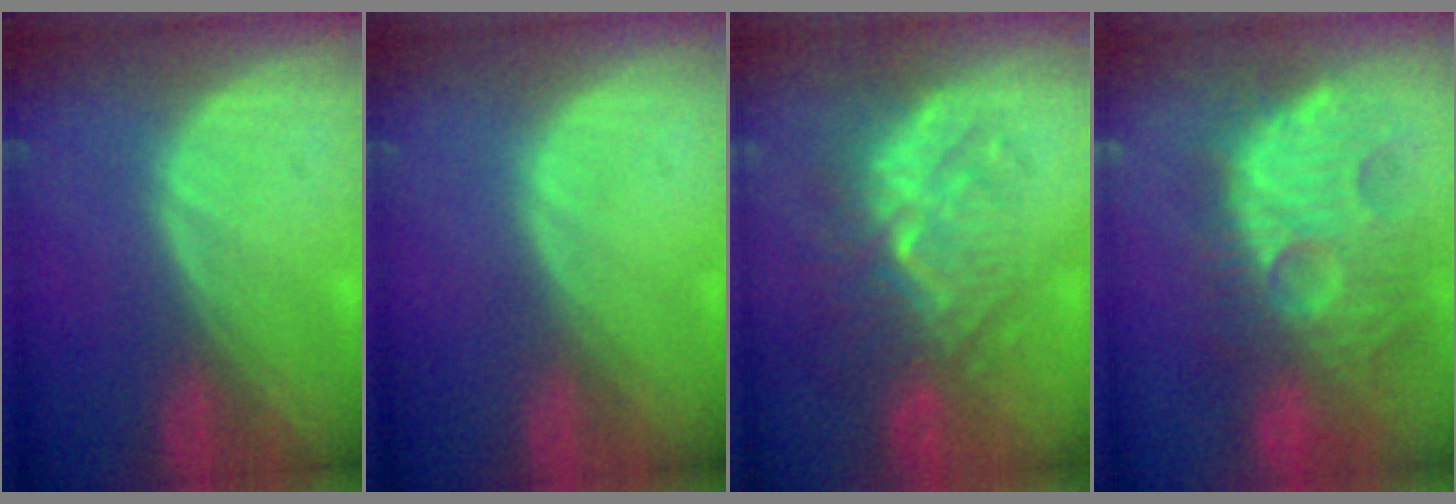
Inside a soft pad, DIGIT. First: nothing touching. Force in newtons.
{"total": 0.0}
{"total": 9.1, "press": 8.8, "slide": 2.3}
{"total": 13.4, "press": 12.4, "slide": 5.0}